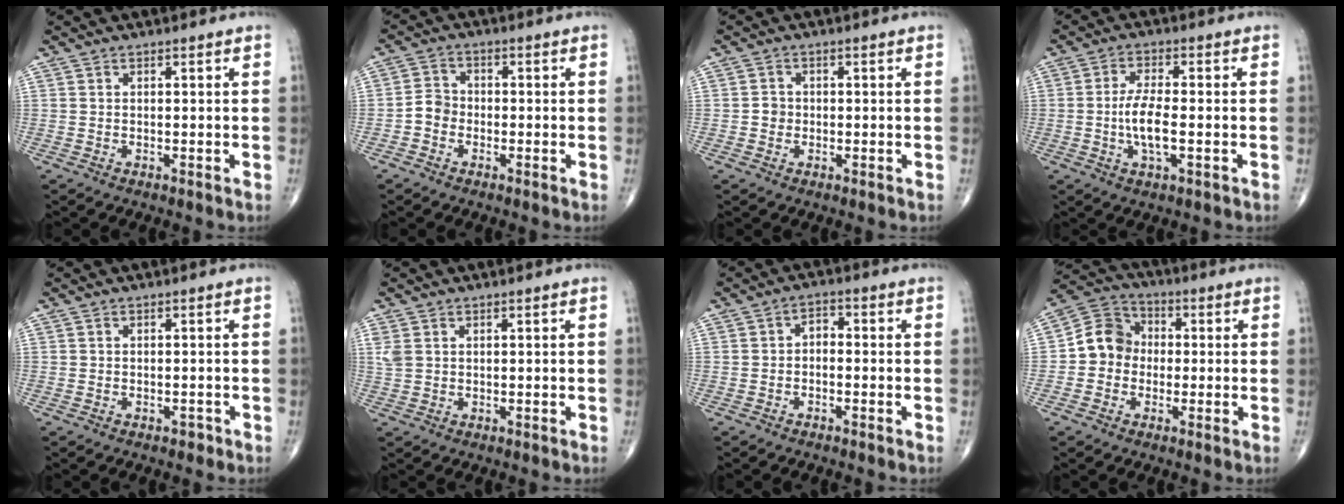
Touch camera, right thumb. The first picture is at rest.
{"total": 3.5, "force": [-1.4, 2.9, 1.4], "torque": [-0.010, 0.014, -0.036]}
{"total": 1.8, "force": [-0.3, 1.7, 0.6], "torque": [0.001, 0.006, -0.008]}
{"total": 6.6, "force": [-1.0, 2.2, 6.1], "torque": [-0.127, 0.000, -0.023]}
{"total": 0.8, "force": [-0.5, 0.5, 0.3], "torque": [0.002, 0.001, -0.009]}
{"total": 2.1, "force": [0.8, 1.5, 1.3], "torque": [-0.035, 0.005, 0.023]}
{"total": 2.6, "force": [-0.7, 1.7, 1.8], "torque": [-0.017, 0.019, -0.024]}
{"total": 8.6, "force": [-0.7, 7.6, 3.8], "torque": [-0.045, 0.033, -0.029]}